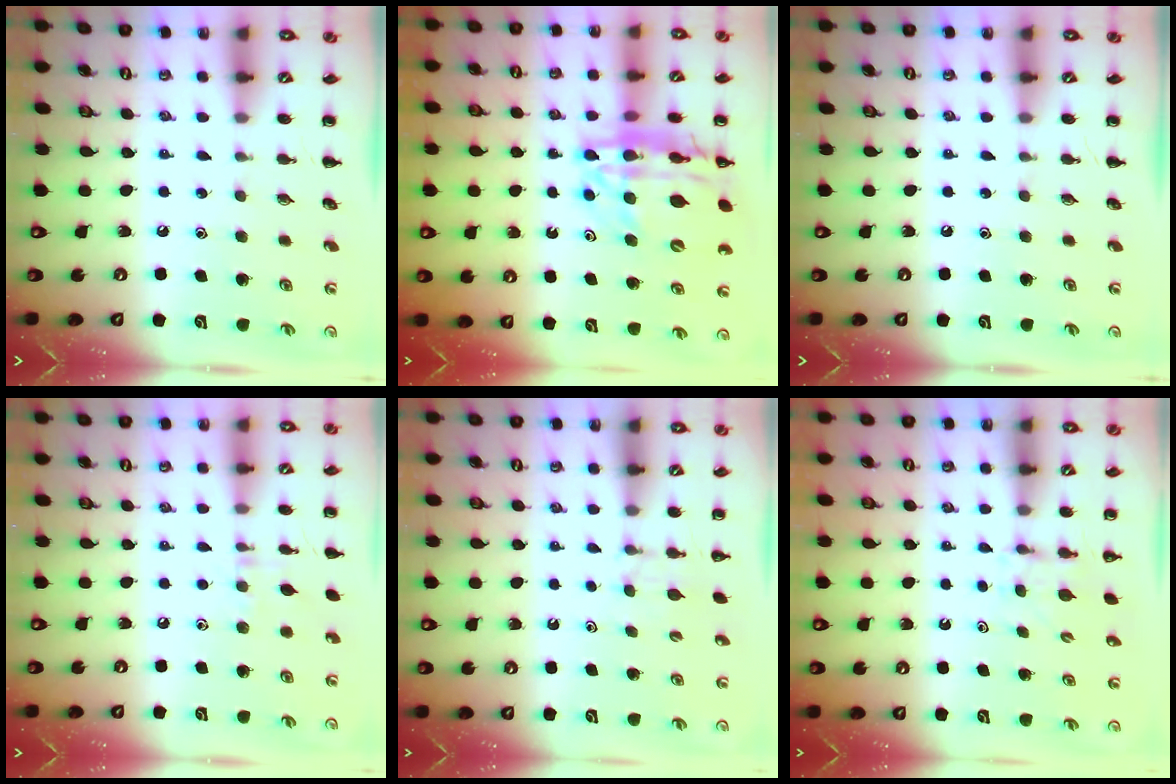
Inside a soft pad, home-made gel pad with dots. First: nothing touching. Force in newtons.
{"total": 19.9, "press": 19.4, "slide": 4.5}
{"total": 0.0}
{"total": 6.0, "press": 5.7, "slide": 1.9}
{"total": 2.9, "press": 2.7, "slide": 1.1}
{"total": 3.5, "press": 3.2, "slide": 1.4}